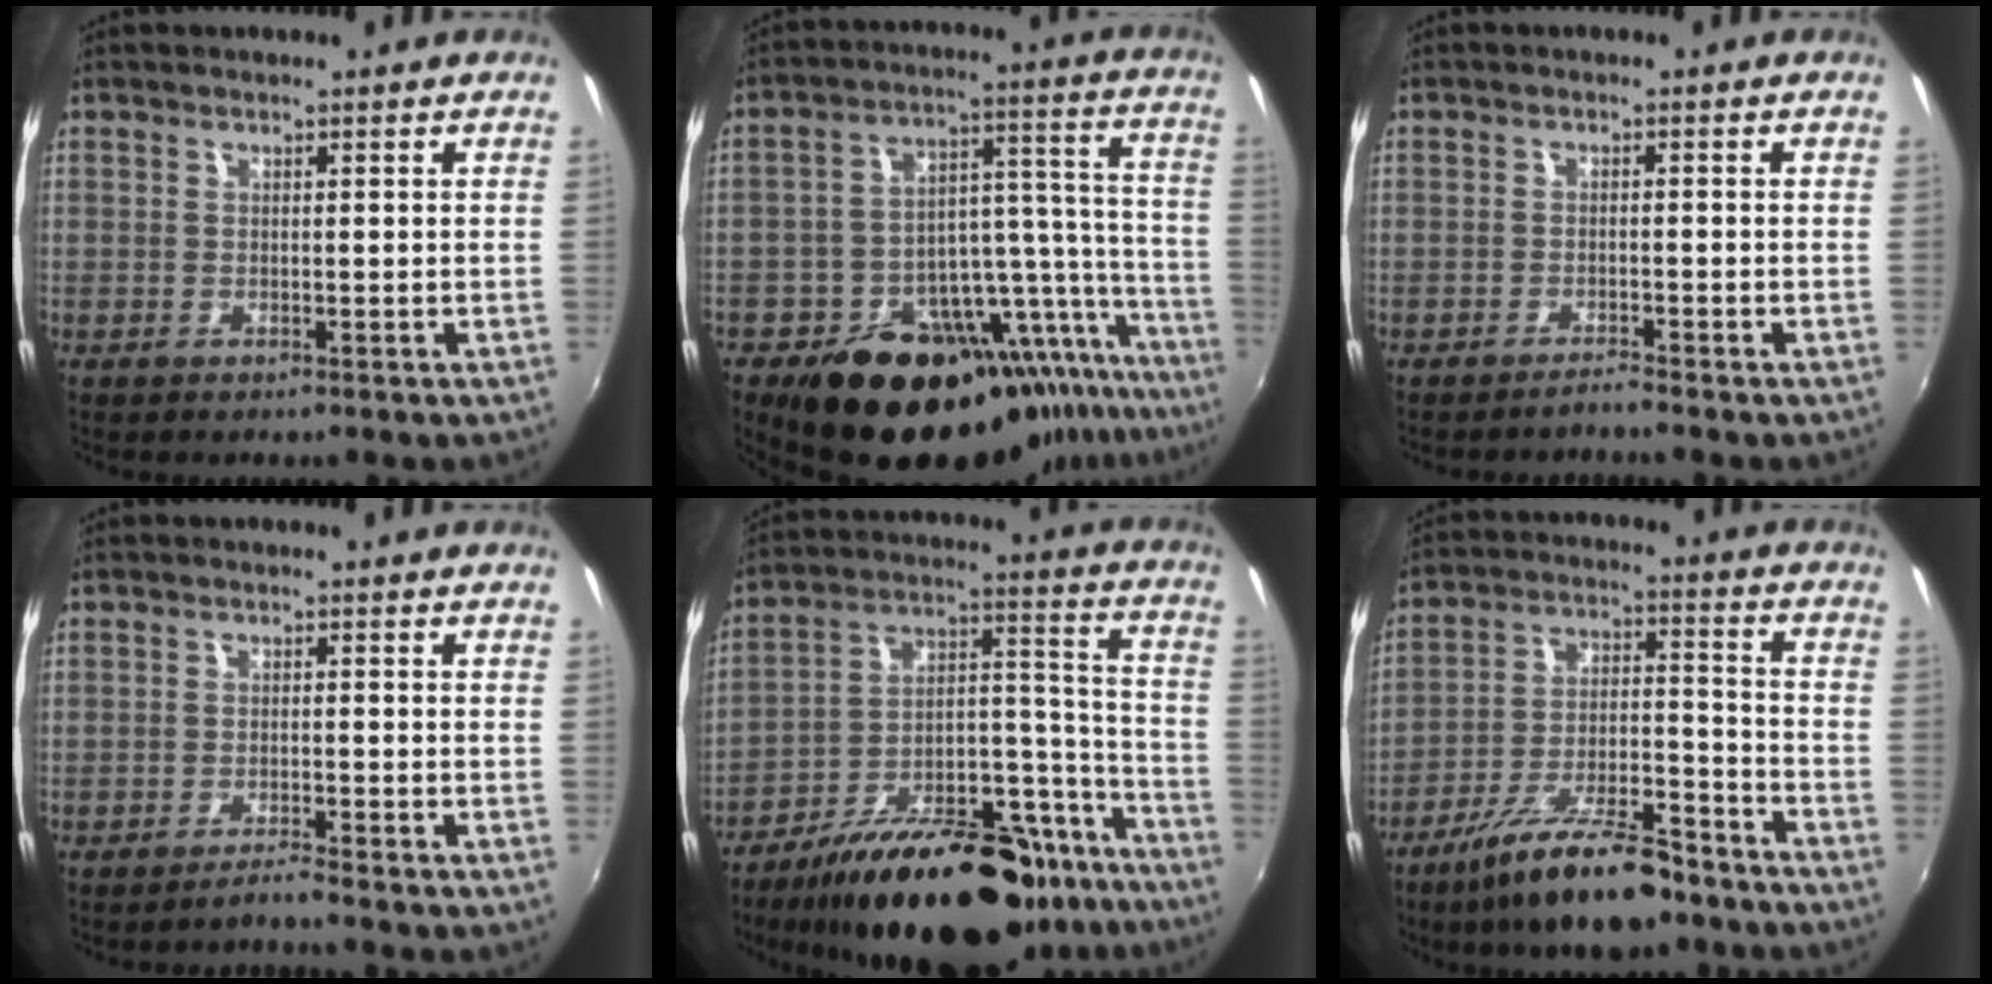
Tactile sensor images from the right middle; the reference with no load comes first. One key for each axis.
{"total": 26.8, "fx": -21.7, "fy": 10.3, "fz": 12.0, "tx": -0.155, "ty": 0.037, "tz": -0.301}
{"total": 1.4, "fx": -1.4, "fy": -0.4, "fz": 0.2, "tx": -0.005, "ty": -0.002, "tz": -0.025}
{"total": 1.9, "fx": -1.8, "fy": -0.8, "fz": 0.3, "tx": -0.015, "ty": 0.001, "tz": -0.033}
{"total": 30.4, "fx": -22.3, "fy": 11.6, "fz": 17.0, "tx": -0.235, "ty": 0.038, "tz": -0.314}
{"total": 15.5, "fx": -11.8, "fy": 4.0, "fz": 9.2, "tx": -0.173, "ty": -0.002, "tz": -0.196}